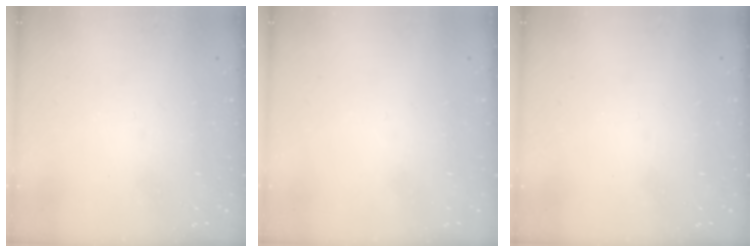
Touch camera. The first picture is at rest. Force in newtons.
{"total": 1.8, "press": 1.7, "slide": 0.1}
{"total": 0.0}